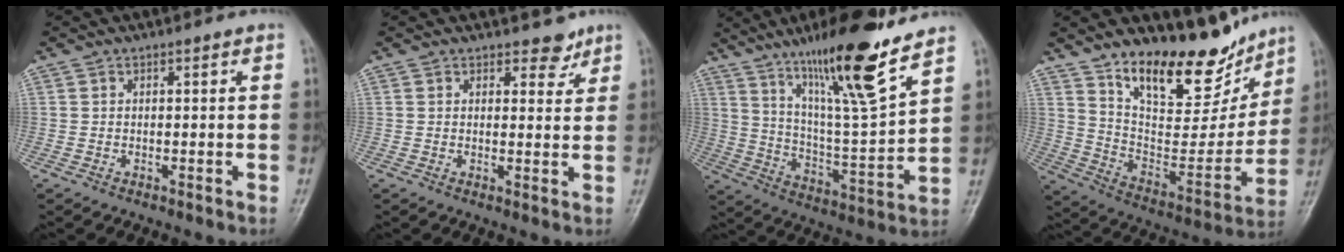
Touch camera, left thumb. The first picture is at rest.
{"total": 3.1, "force": [2.4, 1.7, 0.9], "torque": [0.011, -0.016, 0.032]}
{"total": 12.8, "force": [9.3, 1.8, 8.7], "torque": [-0.129, -0.072, 0.158]}
{"total": 19.9, "force": [14.9, 7.9, 10.5], "torque": [-0.099, -0.096, 0.249]}